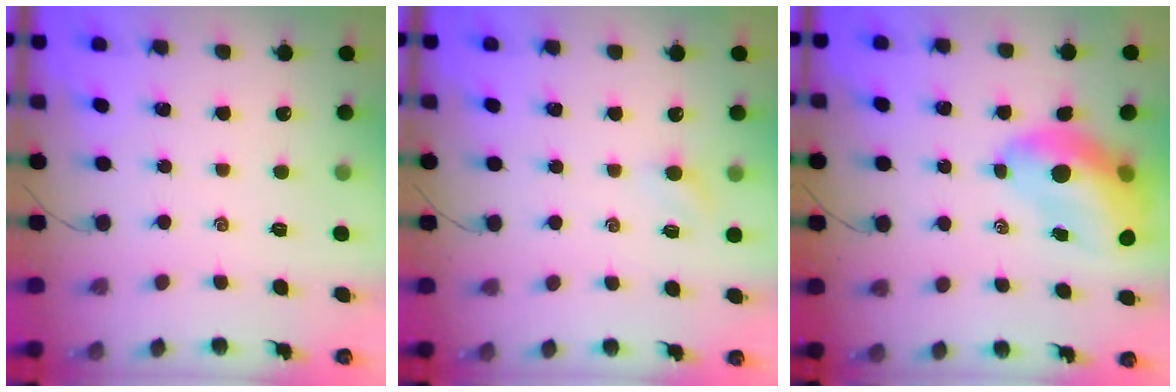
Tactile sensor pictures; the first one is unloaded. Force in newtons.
{"total": 2.8, "press": 2.7, "slide": 0.9}
{"total": 12.6, "press": 12.0, "slide": 3.9}